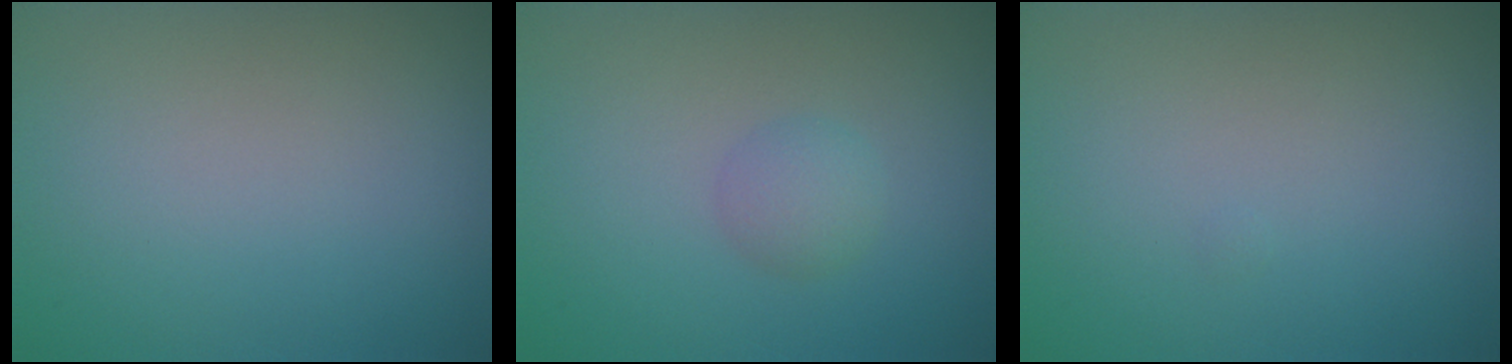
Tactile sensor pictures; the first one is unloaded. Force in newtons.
{"total": 1.7, "press": 1.7, "slide": 0.1}
{"total": 0.0}